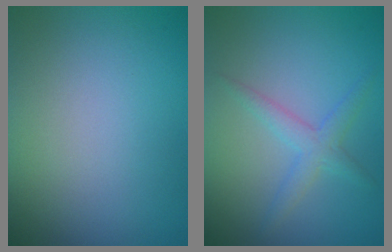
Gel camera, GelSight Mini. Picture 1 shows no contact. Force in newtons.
{"total": 2.2, "press": 2.2, "slide": 0.1}